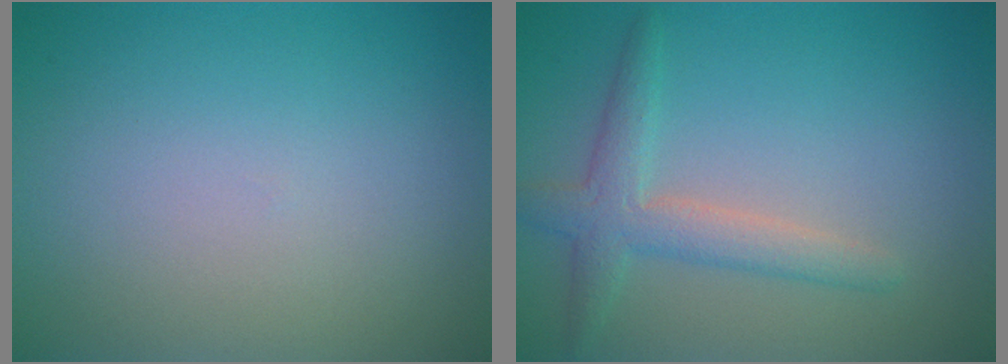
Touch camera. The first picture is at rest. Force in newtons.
{"total": 3.2, "press": 3.2, "slide": 0.2}